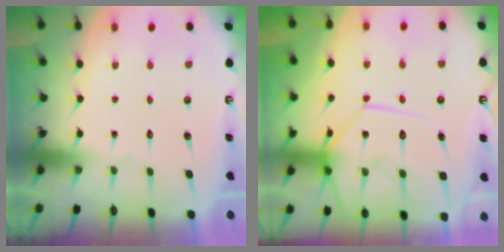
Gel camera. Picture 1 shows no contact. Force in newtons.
{"total": 13.8, "press": 13.7, "slide": 1.3}